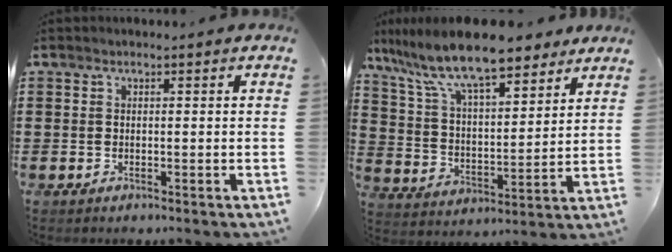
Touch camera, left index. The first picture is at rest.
{"total": 12.2, "force": [9.9, 2.5, 6.7], "torque": [-0.167, -0.041, 0.174]}